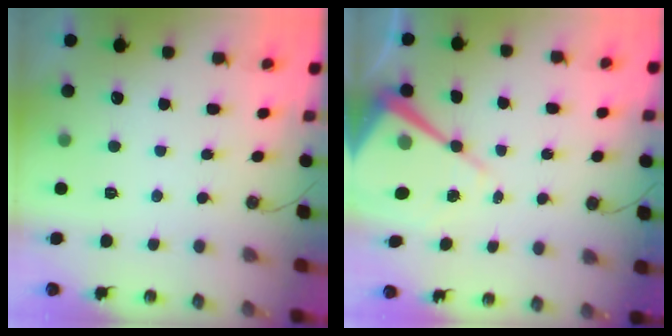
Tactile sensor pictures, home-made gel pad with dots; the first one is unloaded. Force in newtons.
{"total": 12.4, "press": 12.3, "slide": 1.2}